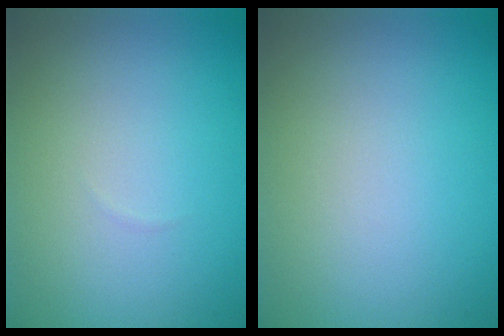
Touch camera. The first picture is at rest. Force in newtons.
{"total": 0.0}